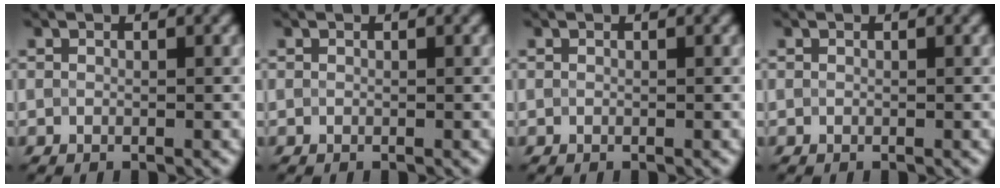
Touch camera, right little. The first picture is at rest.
{"total": 0.0}
{"total": 0.0}
{"total": 0.0}